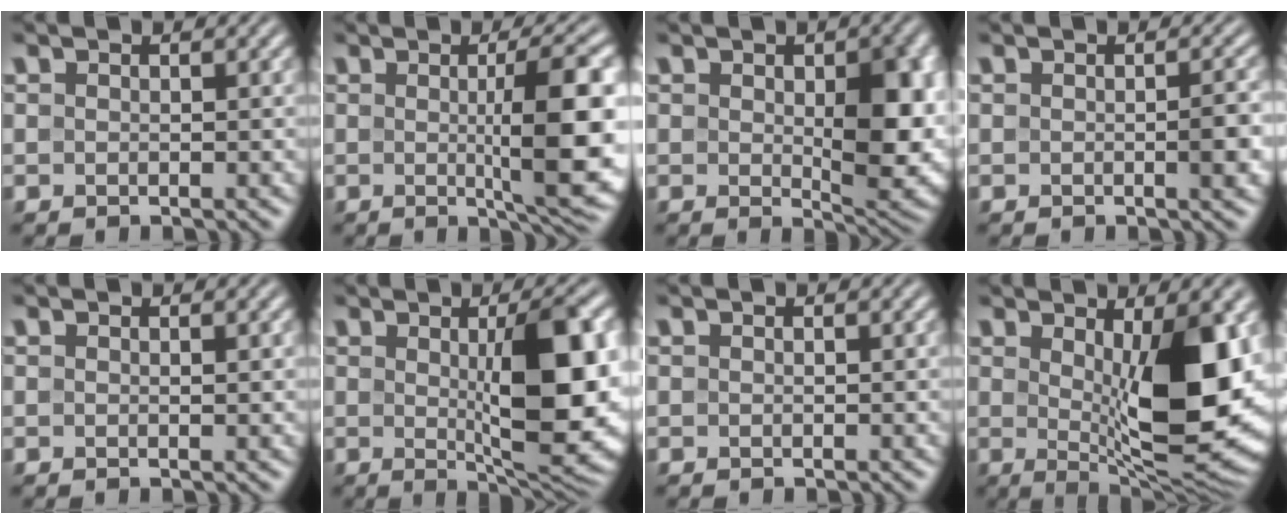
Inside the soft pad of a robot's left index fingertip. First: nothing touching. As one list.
[{"total": 8.9, "force": [0.0, 1.8, 8.7], "torque": [-0.115, -0.002, 0.004]}, {"total": 7.8, "force": [0.1, 3.7, 6.9], "torque": [-0.096, -0.011, 0.013]}, {"total": 1.8, "force": [-0.2, 0.2, 1.8], "torque": [-0.026, 0.000, -0.002]}, {"total": 0.0}, {"total": 10.8, "force": [0.6, 3.1, 10.3], "torque": [-0.133, -0.004, 0.015]}, {"total": 0.0}, {"total": 11.6, "force": [1.0, 4.0, 10.9], "torque": [-0.146, -0.020, 0.024]}]